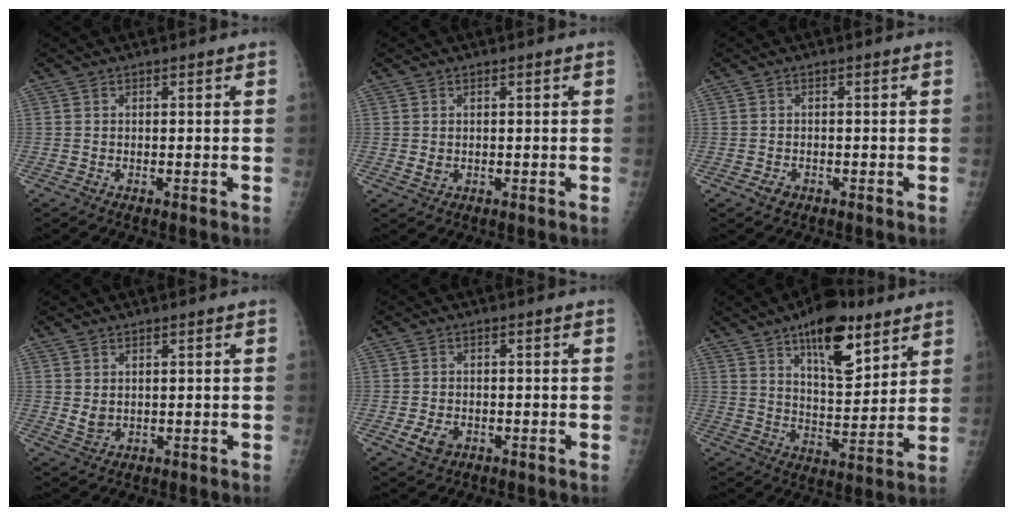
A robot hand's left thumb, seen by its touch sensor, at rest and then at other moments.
{"total": 1.3, "force": [0.1, 1.1, 0.8], "torque": [-0.007, -0.002, 0.006]}
{"total": 1.6, "force": [-1.0, 1.1, 0.7], "torque": [-0.006, 0.002, -0.013]}
{"total": 2.3, "force": [0.7, 1.7, 1.4], "torque": [-0.018, -0.011, 0.021]}
{"total": 3.6, "force": [-1.4, 2.5, 2.0], "torque": [-0.034, 0.000, -0.019]}
{"total": 15.8, "force": [9.3, 6.5, 11.0], "torque": [-0.131, -0.051, 0.147]}